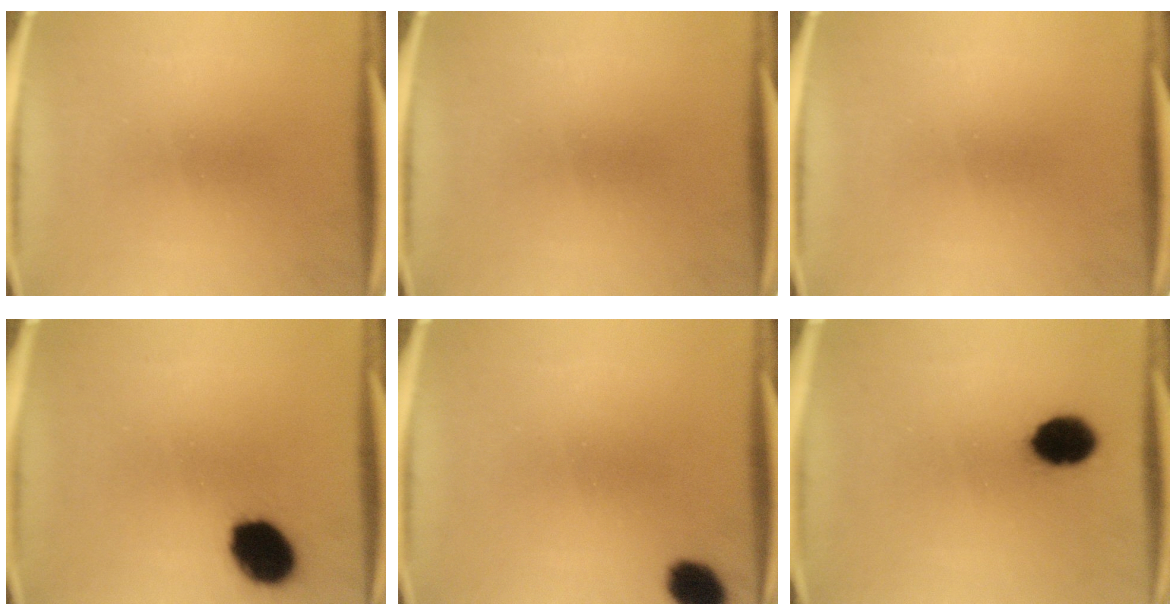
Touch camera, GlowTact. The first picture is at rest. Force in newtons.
{"total": 0.0}
{"total": 0.0}
{"total": 11.3}
{"total": 6.1}
{"total": 8.6}